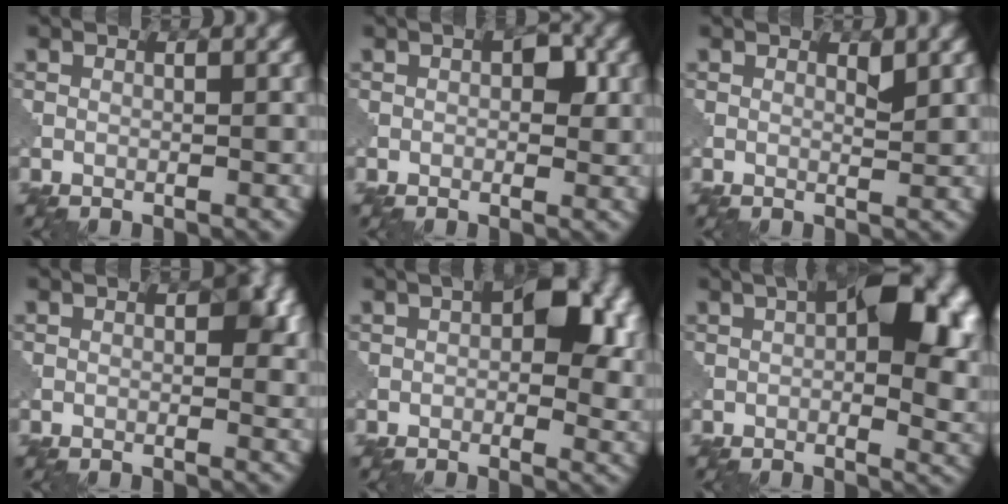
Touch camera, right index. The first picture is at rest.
{"total": 2.5, "force": [0.4, 1.5, 2.0], "torque": [-0.024, -0.004, 0.005]}
{"total": 1.0, "force": [0.8, 0.2, 0.6], "torque": [-0.009, -0.007, 0.014]}
{"total": 4.1, "force": [0.7, 2.3, 3.3], "torque": [-0.033, -0.006, 0.012]}
{"total": 7.9, "force": [1.6, 4.5, 6.4], "torque": [-0.072, -0.002, 0.022]}
{"total": 10.9, "force": [2.2, 5.4, 9.2], "torque": [-0.104, 0.003, 0.034]}